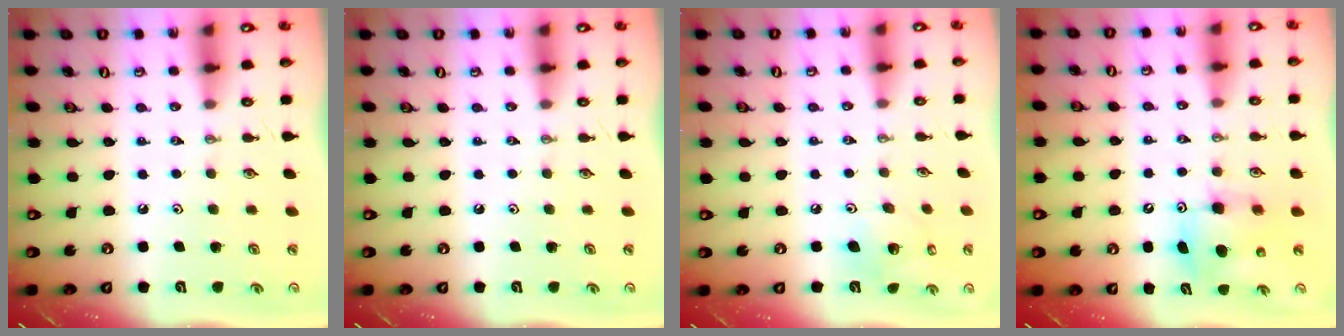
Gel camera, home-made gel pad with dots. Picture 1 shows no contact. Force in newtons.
{"total": 0.0}
{"total": 7.4, "press": 7.0, "slide": 2.5}
{"total": 7.7, "press": 7.7, "slide": 0.4}